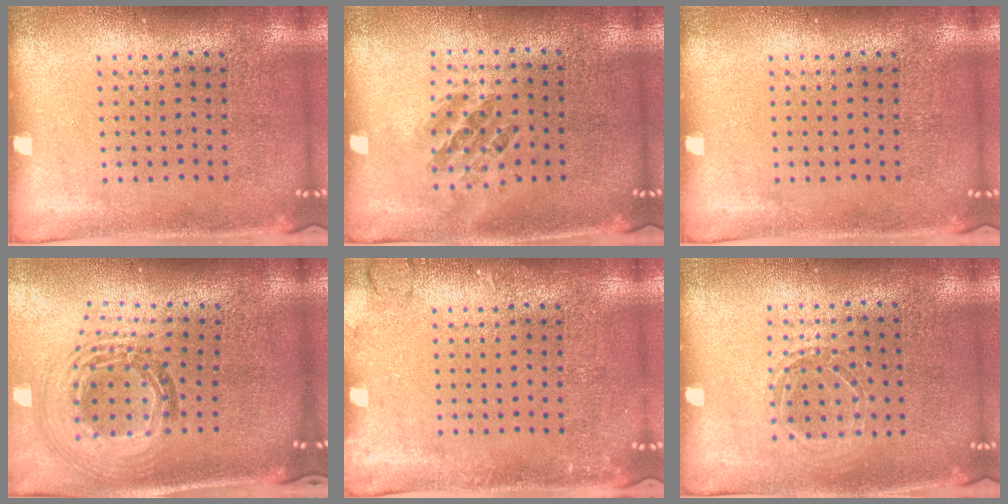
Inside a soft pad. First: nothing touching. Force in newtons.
{"total": 1.0, "press": 0.9, "slide": 0.5}
{"total": 0.0}
{"total": 1.6, "press": 1.4, "slide": 0.8}
{"total": 1.4, "press": 1.4, "slide": 0.2}
{"total": 1.2, "press": 1.1, "slide": 0.4}